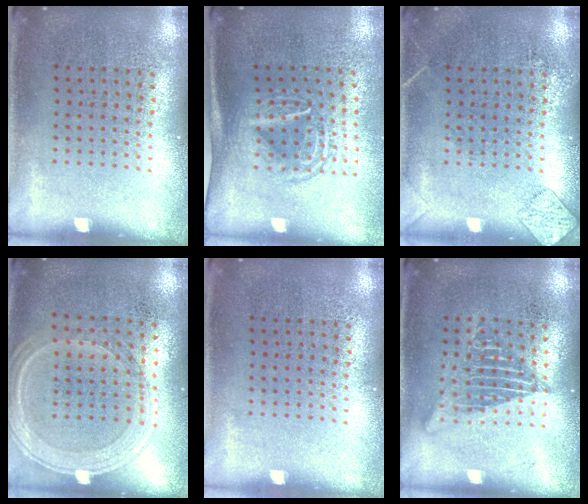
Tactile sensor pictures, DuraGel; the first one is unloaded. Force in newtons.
{"total": 1.7, "press": 1.3, "slide": 1.1}
{"total": 1.4, "press": 1.4, "slide": 0.1}
{"total": 1.2, "press": 1.1, "slide": 0.3}
{"total": 0.0}
{"total": 1.7, "press": 1.7, "slide": 0.2}